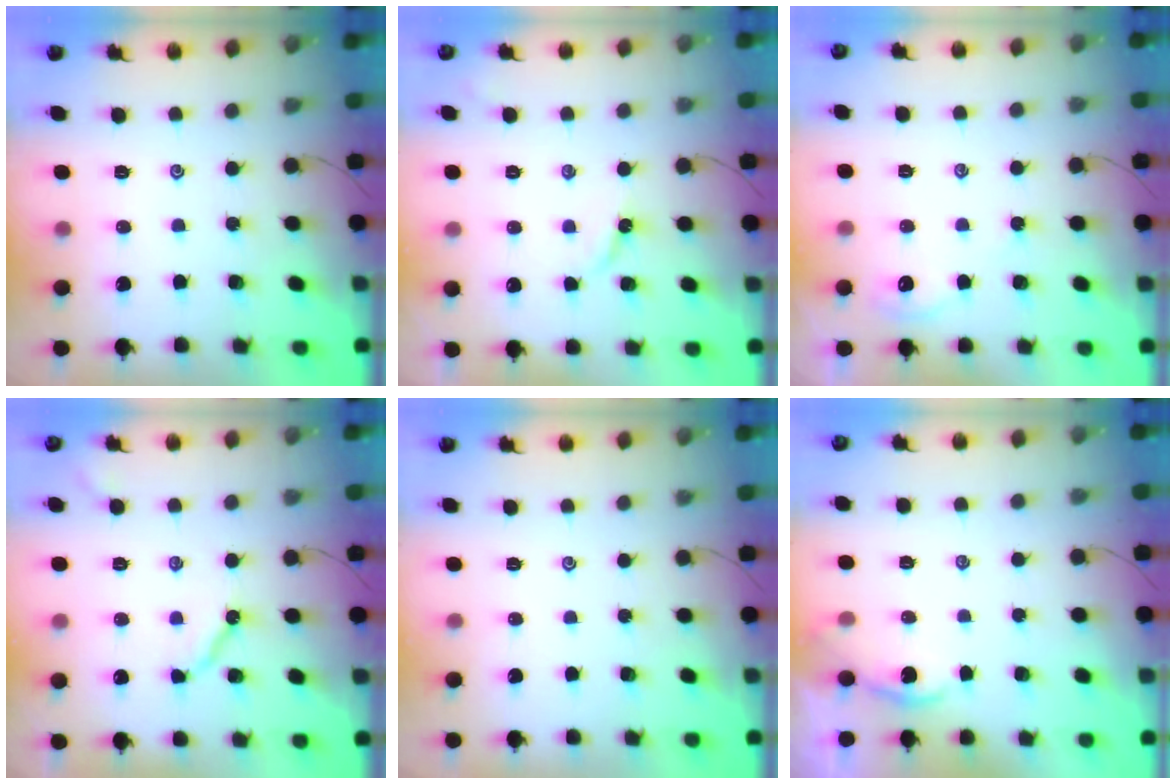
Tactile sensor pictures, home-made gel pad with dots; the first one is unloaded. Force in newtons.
{"total": 4.2, "press": 4.2, "slide": 0.4}
{"total": 2.8, "press": 2.7, "slide": 0.4}
{"total": 6.7, "press": 6.7, "slide": 0.8}
{"total": 0.0}
{"total": 1.5, "press": 1.5, "slide": 0.2}